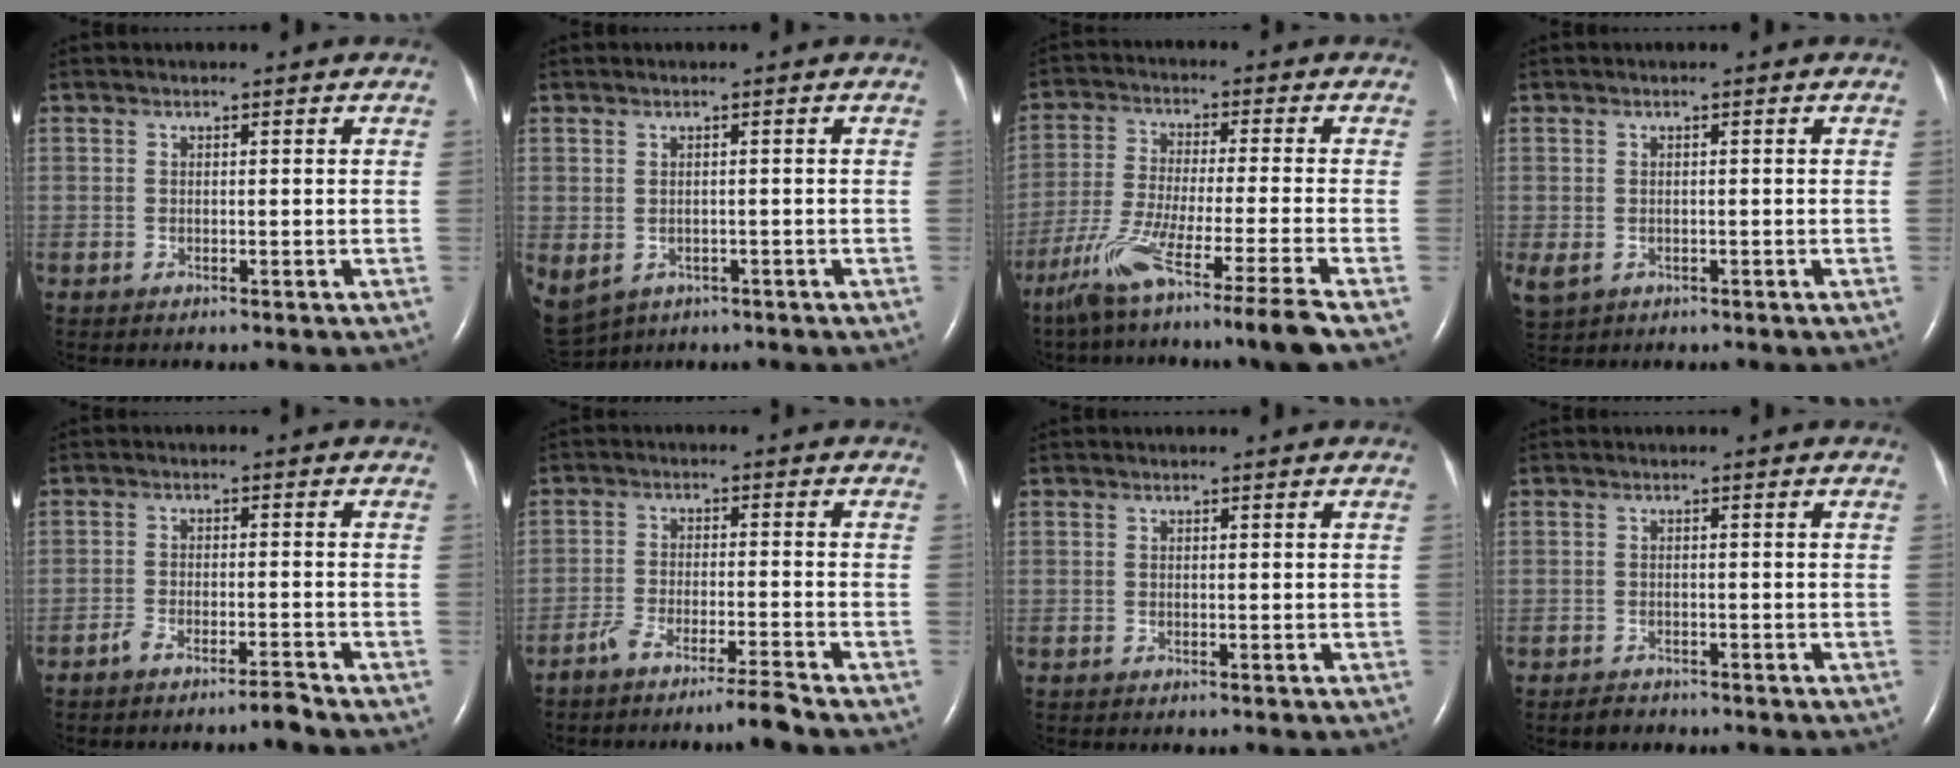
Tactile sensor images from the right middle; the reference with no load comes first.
{"total": 10.4, "force": [-4.4, 8.1, 4.9], "torque": [-0.142, -0.009, -0.053]}
{"total": 15.1, "force": [-11.1, -2.7, 9.8], "torque": [-0.172, -0.059, -0.182]}
{"total": 4.2, "force": [-1.2, 3.4, 2.2], "torque": [-0.054, -0.003, -0.005]}
{"total": 2.9, "force": [-2.6, -0.3, 1.0], "torque": [-0.025, -0.001, -0.049]}
{"total": 5.0, "force": [-4.3, -1.0, 2.2], "torque": [-0.045, -0.009, -0.082]}
{"total": 0.0}
{"total": 1.7, "force": [-1.4, 0.8, 0.3], "torque": [-0.015, -0.001, -0.021]}